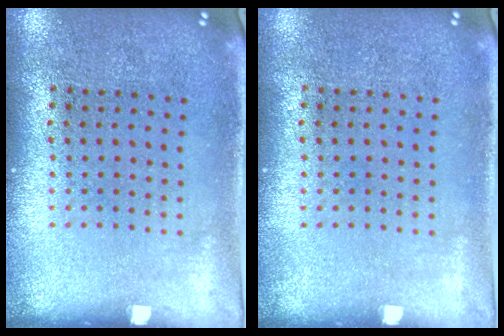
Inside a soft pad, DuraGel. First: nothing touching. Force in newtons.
{"total": 0.0}